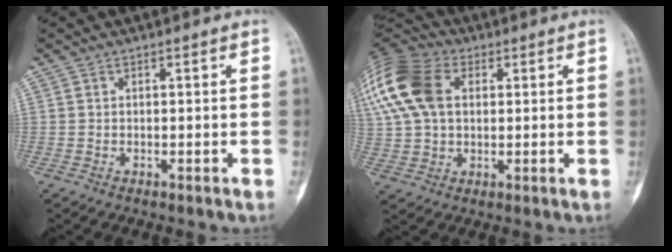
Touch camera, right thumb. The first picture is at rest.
{"total": 21.2, "force": [6.1, 14.4, 14.2], "torque": [-0.334, 0.042, 0.110]}